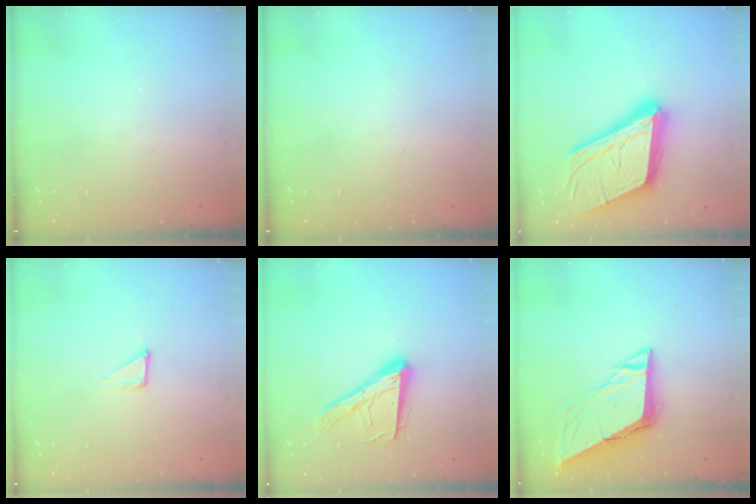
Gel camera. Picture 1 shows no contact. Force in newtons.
{"total": 0.0}
{"total": 25.8, "press": 25.3, "slide": 4.9}
{"total": 2.8, "press": 2.8, "slide": 0.1}
{"total": 16.3, "press": 16.2, "slide": 1.4}
{"total": 8.8, "press": 8.7, "slide": 1.2}